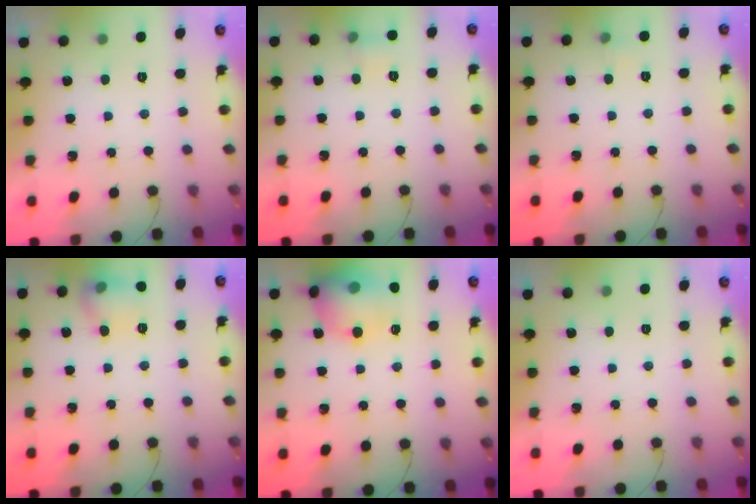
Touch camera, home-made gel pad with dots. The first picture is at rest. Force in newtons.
{"total": 4.7, "press": 4.4, "slide": 1.7}
{"total": 2.5, "press": 2.3, "slide": 1.1}
{"total": 10.0, "press": 10.0, "slide": 0.7}
{"total": 14.9, "press": 14.6, "slide": 3.1}
{"total": 0.0}